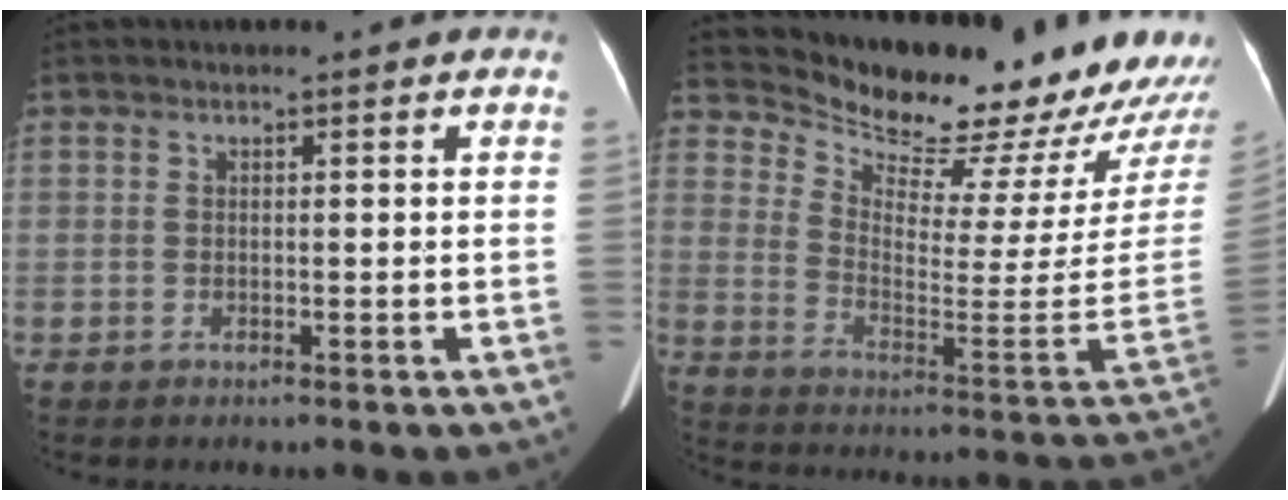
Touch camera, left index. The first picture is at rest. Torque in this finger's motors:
{"motor_torque": [0.13, -0.99, 0.32, 0.02]}